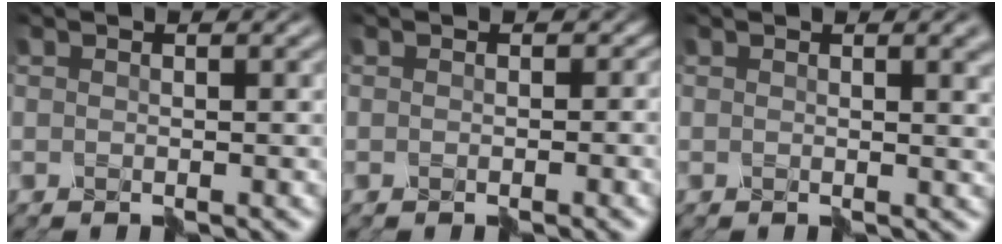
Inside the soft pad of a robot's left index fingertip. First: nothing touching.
{"total": 1.9, "force": [-1.0, 1.6, 0.3], "torque": [0.010, 0.000, -0.014]}
{"total": 4.2, "force": [1.7, 1.8, 3.4], "torque": [-0.019, 0.005, 0.023]}